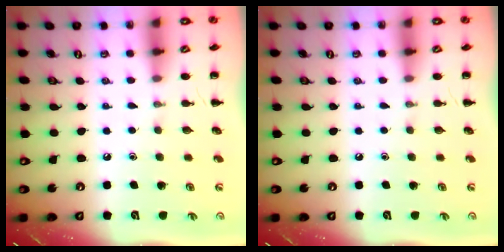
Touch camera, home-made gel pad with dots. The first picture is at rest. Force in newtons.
{"total": 0.0}